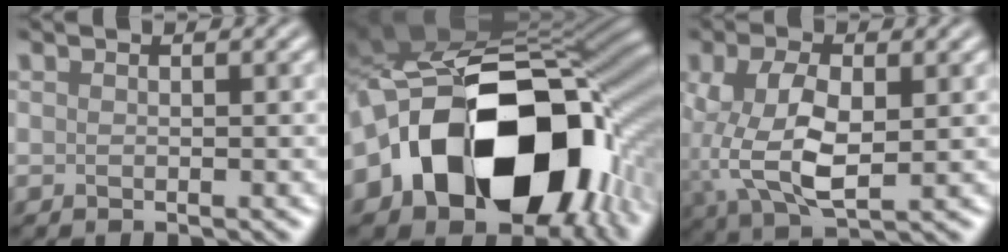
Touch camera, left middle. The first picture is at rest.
{"total": 18.4, "force": [-4.7, 12.6, 12.6], "torque": [-0.222, -0.025, -0.055]}
{"total": 7.3, "force": [-0.2, 3.9, 6.1], "torque": [-0.138, -0.005, 0.002]}